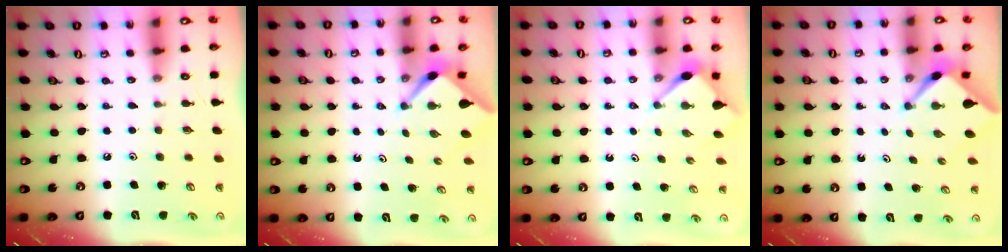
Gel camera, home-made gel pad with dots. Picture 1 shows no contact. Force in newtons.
{"total": 2.5, "press": 2.5, "slide": 0.3}
{"total": 3.2, "press": 3.2, "slide": 0.4}
{"total": 2.5, "press": 2.5, "slide": 0.3}